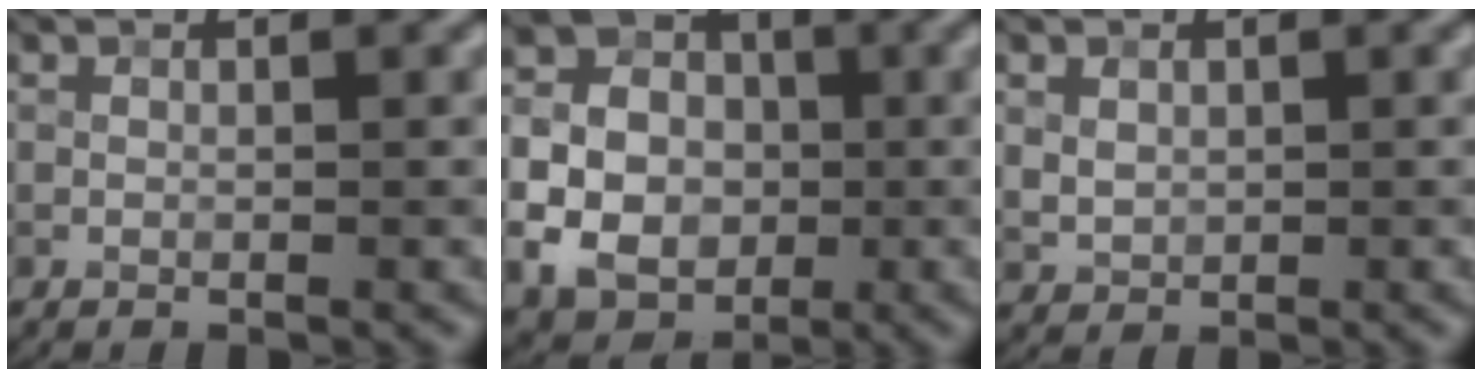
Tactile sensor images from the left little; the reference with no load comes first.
{"total": 7.8, "force": [-1.8, 6.2, 4.4], "torque": [-0.082, 0.002, -0.046]}
{"total": 1.4, "force": [0.4, 1.2, 0.7], "torque": [-0.017, 0.000, 0.013]}